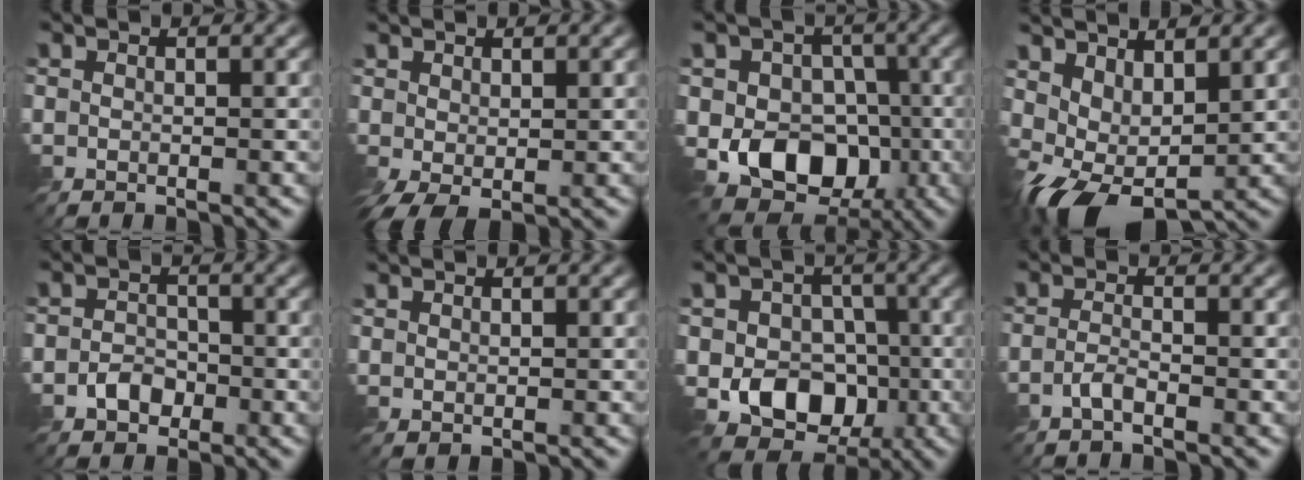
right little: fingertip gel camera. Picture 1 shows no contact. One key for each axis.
{"total": 2.4, "fx": 0.2, "fy": 1.3, "fz": 2.0, "tx": -0.057, "ty": -0.002, "tz": 0.006}
{"total": 8.3, "fx": -2.2, "fy": 6.6, "fz": 4.6, "tx": -0.047, "ty": -0.002, "tz": -0.060}
{"total": 6.2, "fx": 0.3, "fy": 3.5, "fz": 5.1, "tx": -0.100, "ty": -0.012, "tz": 0.013}
{"total": 2.2, "fx": -1.2, "fy": 1.6, "fz": 0.8, "tx": -0.011, "ty": 0.001, "tz": -0.028}
{"total": 0.6, "fx": 0.5, "fy": 0.1, "fz": 0.2, "tx": -0.009, "ty": -0.002, "tz": 0.013}
{"total": 7.1, "fx": -1.7, "fy": 5.9, "fz": 3.6, "tx": -0.034, "ty": -0.004, "tz": -0.054}
{"total": 1.4, "fx": -1.1, "fy": 0.2, "fz": 0.9, "tx": -0.022, "ty": 0.003, "tz": -0.026}